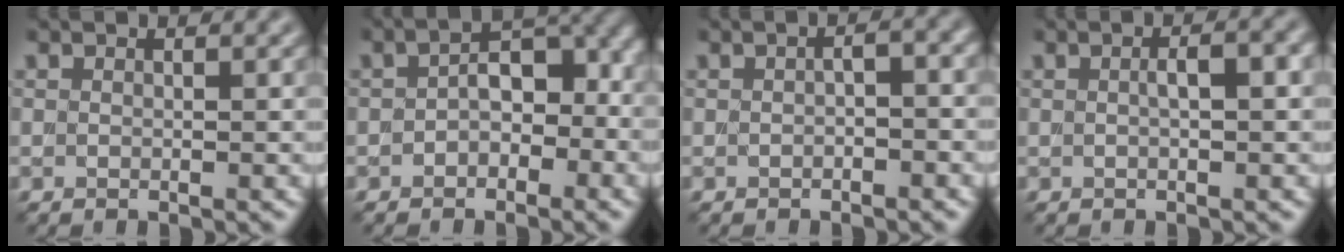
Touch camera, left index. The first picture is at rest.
{"total": 3.6, "force": [-0.8, 2.2, 2.7], "torque": [-0.032, 0.017, -0.021]}
{"total": 1.7, "force": [-0.2, 0.5, 1.6], "torque": [-0.019, 0.005, -0.002]}
{"total": 2.8, "force": [0.4, 0.8, 2.6], "torque": [-0.029, 0.008, 0.001]}